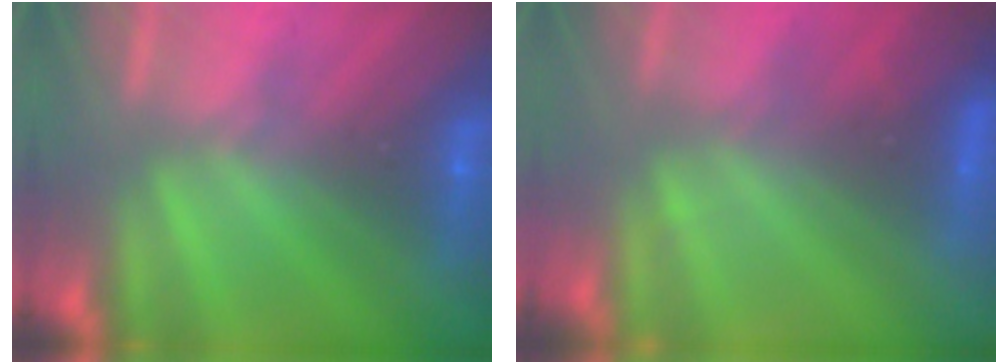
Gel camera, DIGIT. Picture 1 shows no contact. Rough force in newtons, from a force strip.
{"total": 3.8}